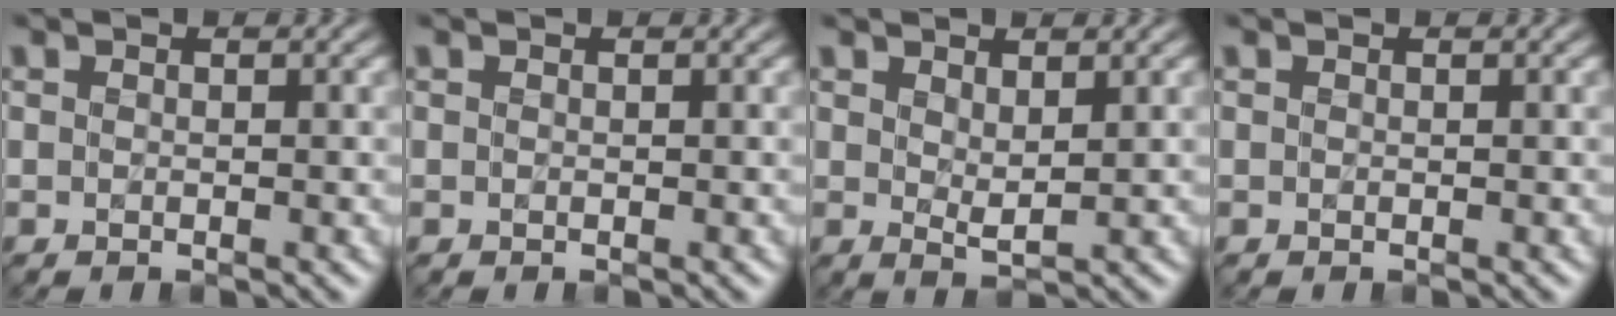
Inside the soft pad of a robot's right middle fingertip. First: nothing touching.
{"total": 0.0}
{"total": 1.2, "force": [0.8, 0.2, 0.9], "torque": [-0.021, -0.004, 0.018]}
{"total": 0.0}